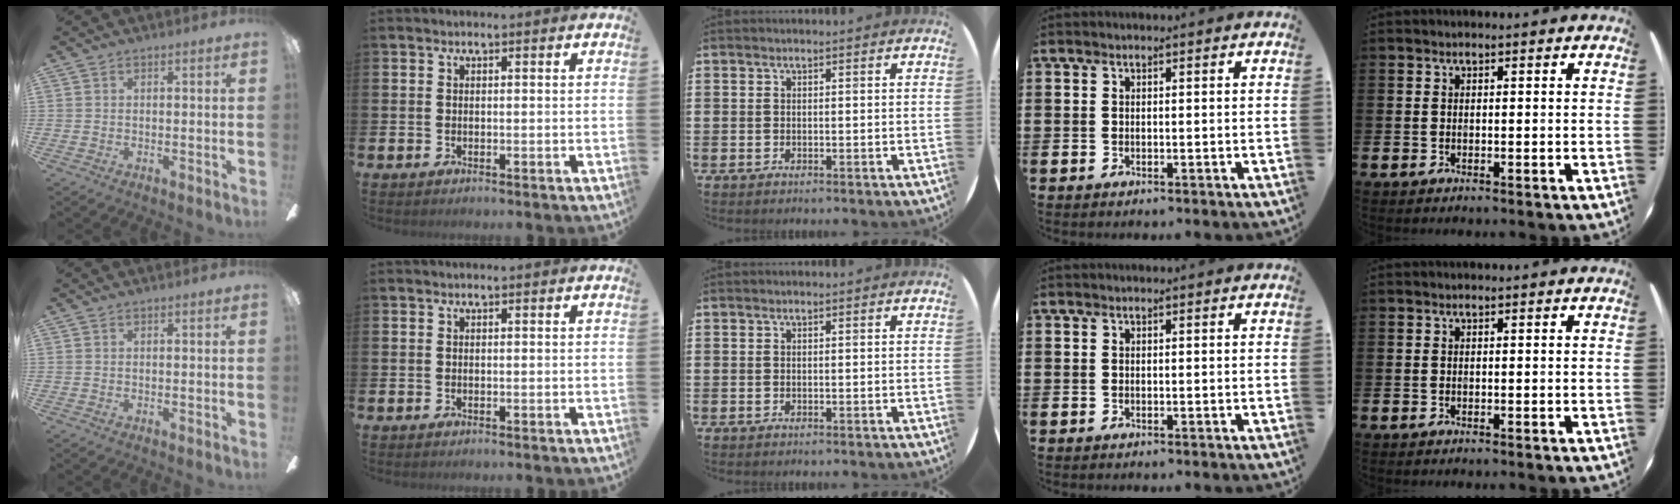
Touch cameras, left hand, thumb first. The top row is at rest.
{}